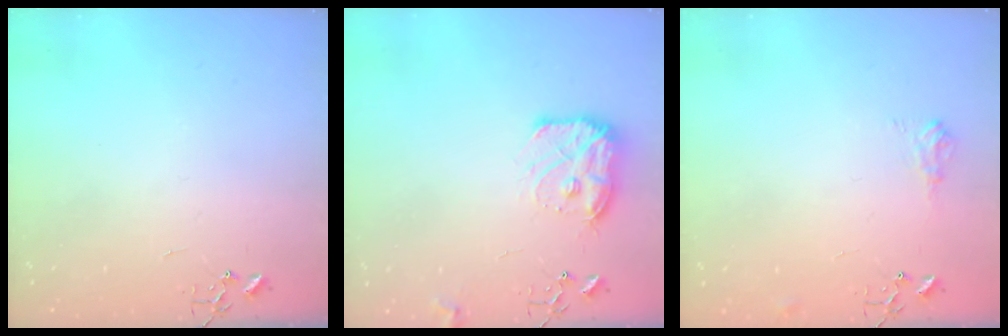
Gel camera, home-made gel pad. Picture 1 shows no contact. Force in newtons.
{"total": 12.6, "press": 12.6, "slide": 0.6}
{"total": 7.3, "press": 7.3, "slide": 1.0}